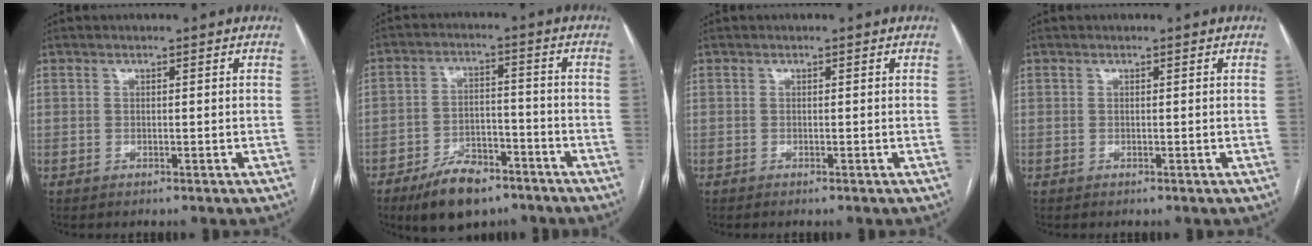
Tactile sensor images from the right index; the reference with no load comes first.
{"total": 9.8, "force": [-6.8, 4.4, 5.5], "torque": [-0.096, -0.002, -0.116]}
{"total": 0.0}
{"total": 0.0}